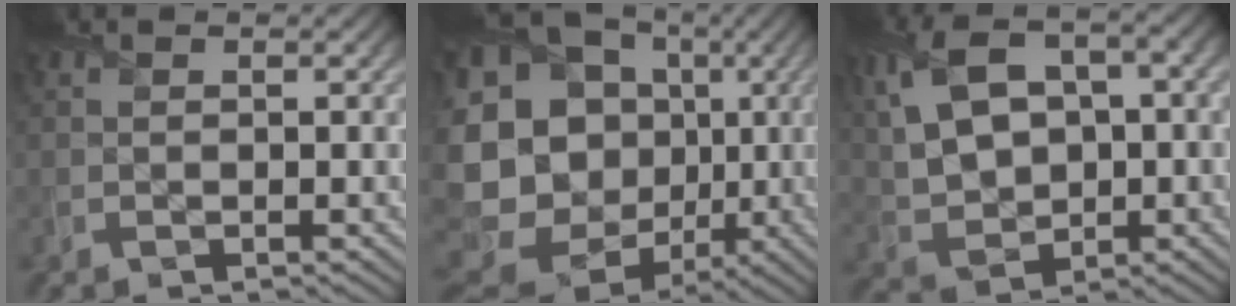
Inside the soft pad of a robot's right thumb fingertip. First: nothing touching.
{"total": 22.6, "force": [-2.5, 19.5, 11.0], "torque": [-0.271, -0.004, -0.052]}
{"total": 12.5, "force": [2.7, 8.0, 9.2], "torque": [-0.231, 0.007, 0.059]}